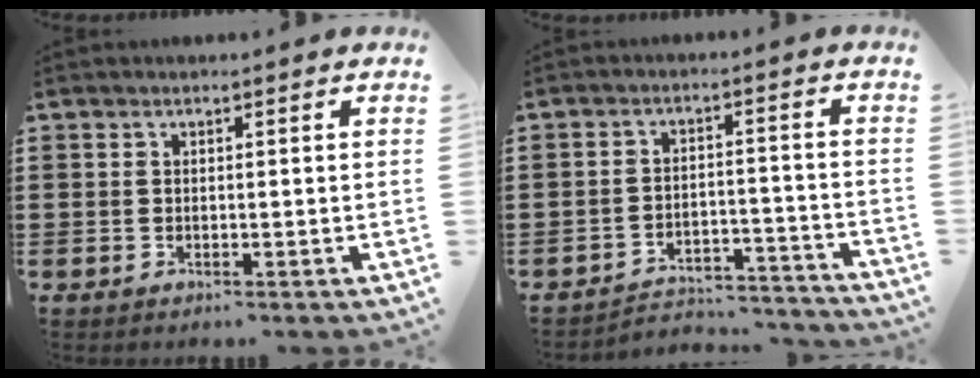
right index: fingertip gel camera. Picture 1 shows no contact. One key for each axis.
{"total": 4.2, "fx": -4.0, "fy": 0.9, "fz": 0.9, "tx": -0.019, "ty": 0.005, "tz": -0.083}